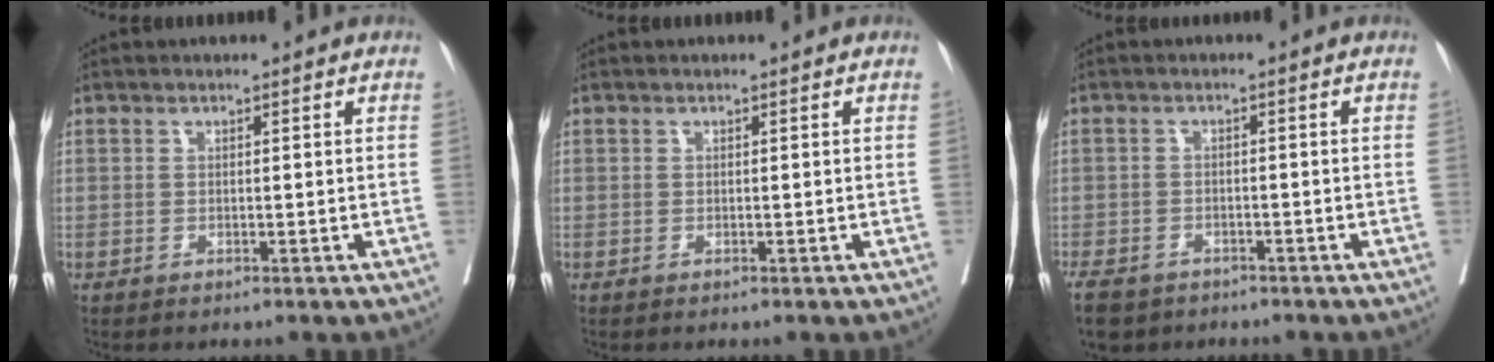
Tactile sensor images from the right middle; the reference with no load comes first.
{"total": 0.0}
{"total": 6.9, "force": [-5.2, 3.9, 2.5], "torque": [-0.052, -0.005, -0.077]}